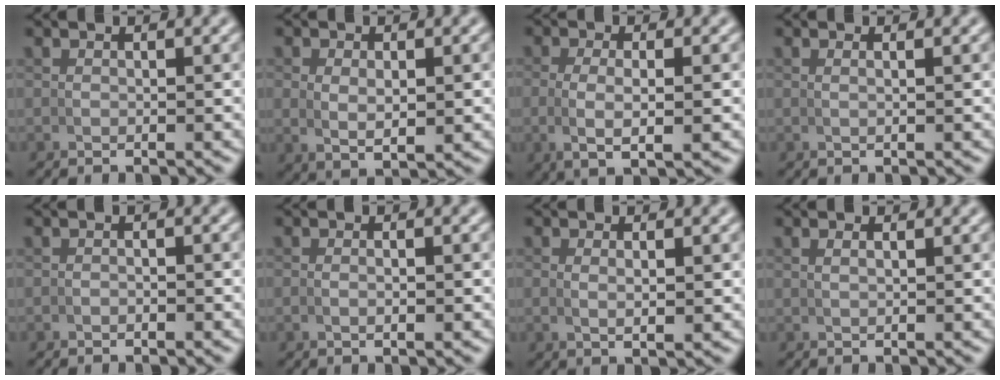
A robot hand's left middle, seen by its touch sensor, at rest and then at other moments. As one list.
[{"total": 2.8, "force": [0.4, 1.3, 2.4], "torque": [-0.051, -0.016, 0.021]}, {"total": 4.0, "force": [-0.1, 1.2, 3.8], "torque": [-0.080, -0.007, 0.006]}, {"total": 0.7, "force": [0.2, -0.2, 0.6], "torque": [-0.012, 0.000, 0.004]}, {"total": 0.6, "force": [-0.6, 0.1, 0.2], "torque": [-0.001, 0.004, -0.014]}, {"total": 1.1, "force": [-0.4, 0.2, 1.0], "torque": [-0.020, 0.000, -0.005]}, {"total": 1.6, "force": [0.3, 0.2, 1.5], "torque": [-0.030, -0.006, 0.011]}, {"total": 0.7, "force": [0.3, -0.2, 0.5], "torque": [-0.008, 0.002, 0.008]}]